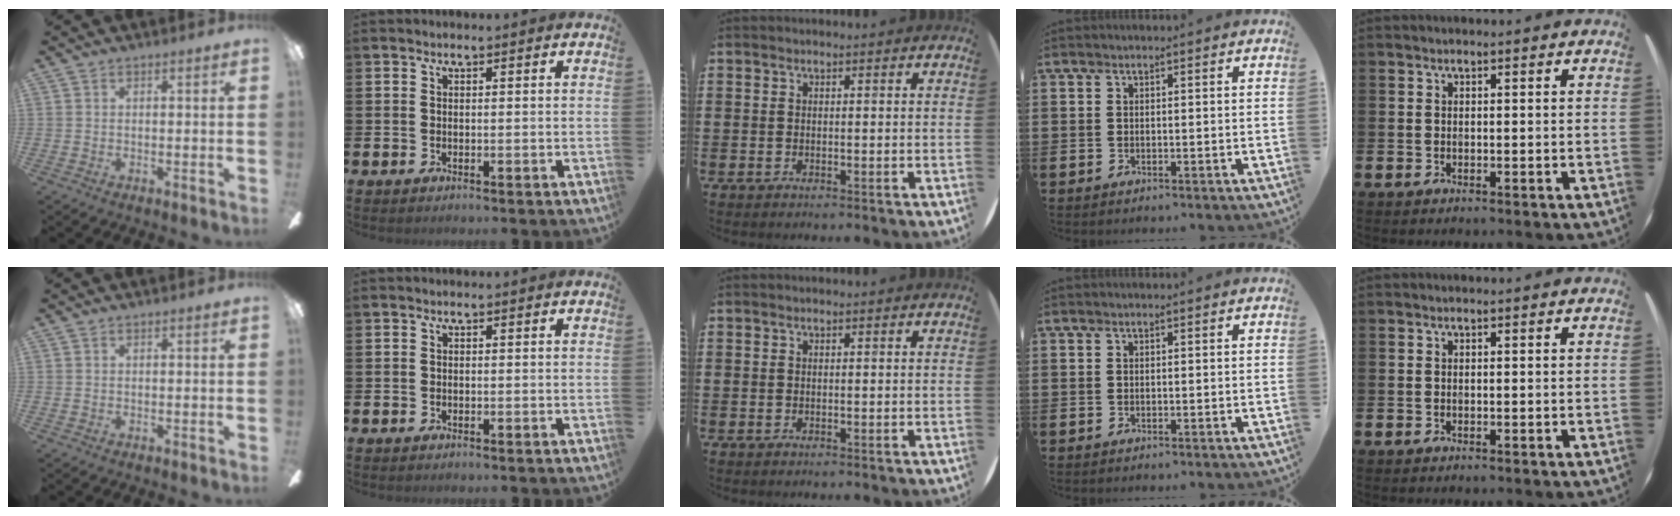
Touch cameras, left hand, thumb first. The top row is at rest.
{}